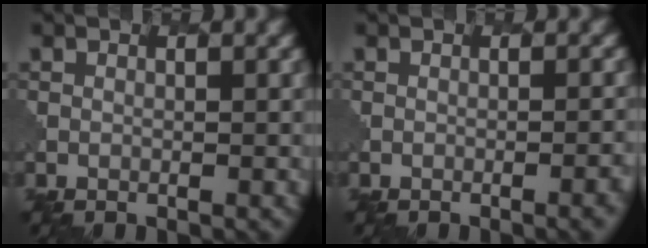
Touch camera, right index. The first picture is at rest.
{"total": 3.0, "force": [-1.6, 1.0, 2.3], "torque": [-0.004, 0.012, -0.015]}